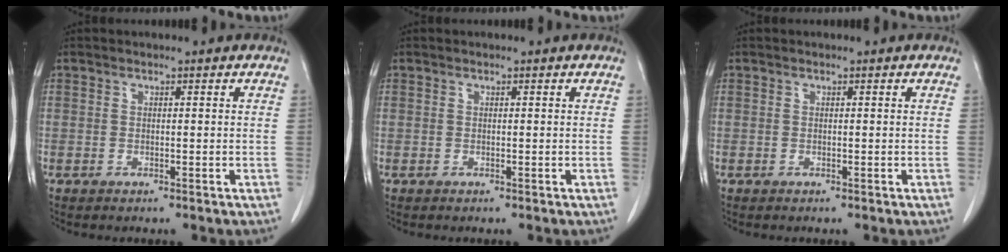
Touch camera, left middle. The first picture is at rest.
{"total": 0.0}
{"total": 0.0}